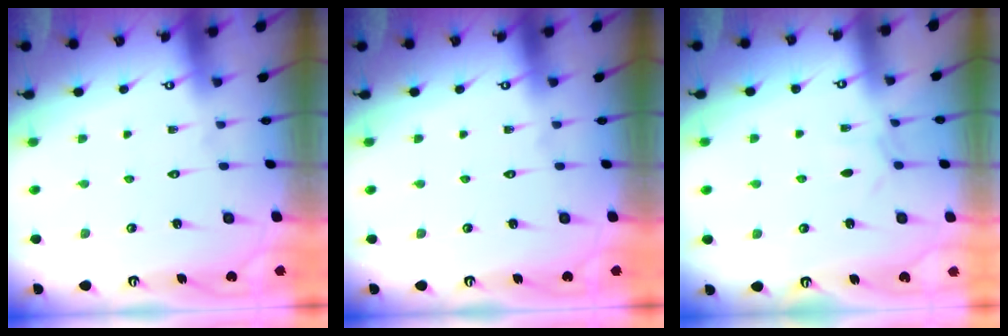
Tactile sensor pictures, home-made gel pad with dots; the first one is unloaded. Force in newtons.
{"total": 0.0}
{"total": 4.3, "press": 4.3, "slide": 0.6}